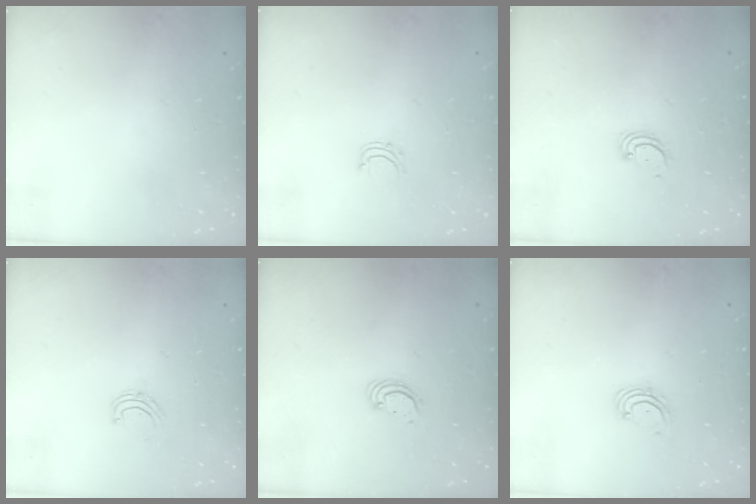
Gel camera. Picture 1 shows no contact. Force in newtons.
{"total": 4.2, "press": 4.2, "slide": 0.3}
{"total": 2.3, "press": 2.3, "slide": 0.2}
{"total": 4.7, "press": 4.7, "slide": 0.4}
{"total": 2.2, "press": 2.2, "slide": 0.2}
{"total": 2.0, "press": 2.0, "slide": 0.4}